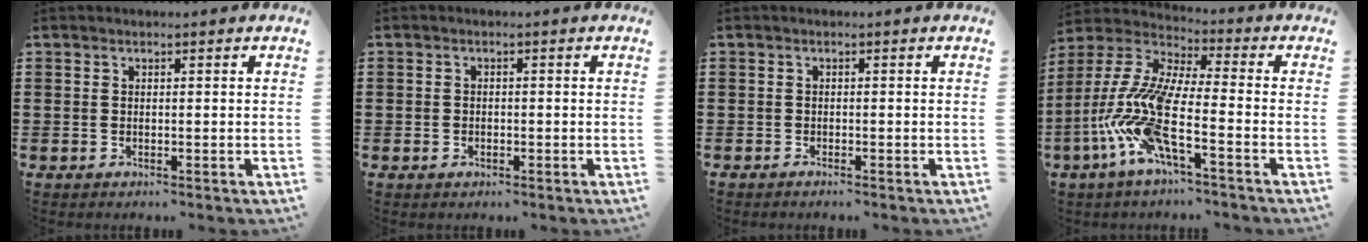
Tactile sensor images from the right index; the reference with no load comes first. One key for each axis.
{"total": 0.7, "fx": -0.5, "fy": 0.4, "fz": 0.3, "tx": -0.007, "ty": -0.001, "tz": -0.009}
{"total": 0.6, "fx": -0.6, "fy": -0.1, "fz": 0.1, "tx": -0.002, "ty": -0.003, "tz": -0.012}
{"total": 12.3, "fx": -5.7, "fy": 2.5, "fz": 10.6, "tx": -0.268, "ty": -0.033, "tz": -0.127}